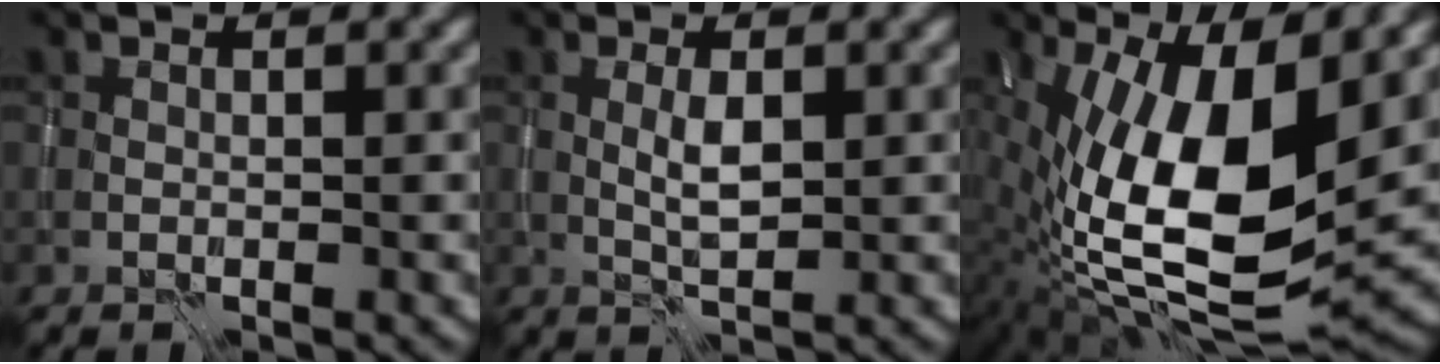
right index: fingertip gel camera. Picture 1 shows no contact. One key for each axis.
{"total": 2.0, "fx": 0.2, "fy": 0.6, "fz": 1.9, "tx": -0.042, "ty": 0.000, "tz": 0.005}
{"total": 15.8, "fx": 0.5, "fy": 6.5, "fz": 14.4, "tx": -0.263, "ty": -0.016, "tz": 0.019}